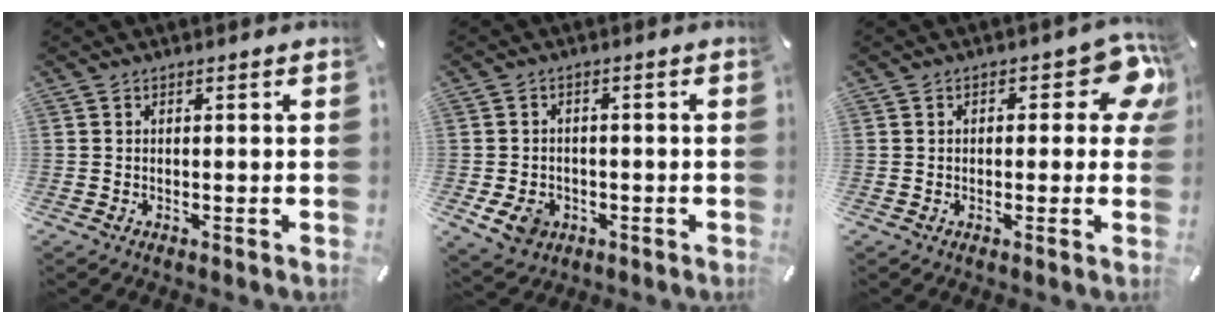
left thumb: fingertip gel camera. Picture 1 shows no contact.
{"total": 6.1, "force": [-2.1, 5.0, 2.8], "torque": [-0.048, 0.005, -0.039]}
{"total": 9.4, "force": [2.9, 4.9, 7.4], "torque": [-0.084, -0.011, 0.048]}